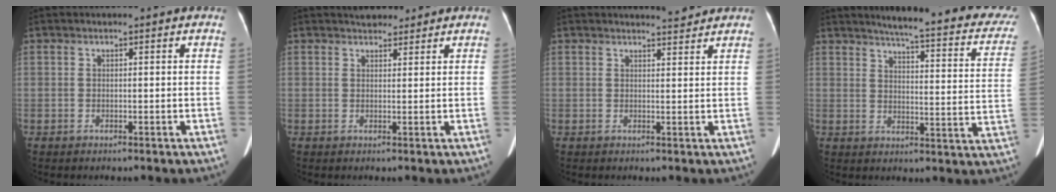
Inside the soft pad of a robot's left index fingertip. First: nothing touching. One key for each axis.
{"total": 3.3, "fx": 2.9, "fy": 1.3, "fz": 0.7, "tx": -0.008, "ty": 0.015, "tz": 0.043}
{"total": 2.8, "fx": 2.8, "fy": 0.0, "fz": 0.4, "tx": -0.010, "ty": -0.007, "tz": 0.037}
{"total": 24.7, "fx": 21.4, "fy": 3.1, "fz": 11.9, "tx": -0.145, "ty": -0.057, "tz": 0.239}